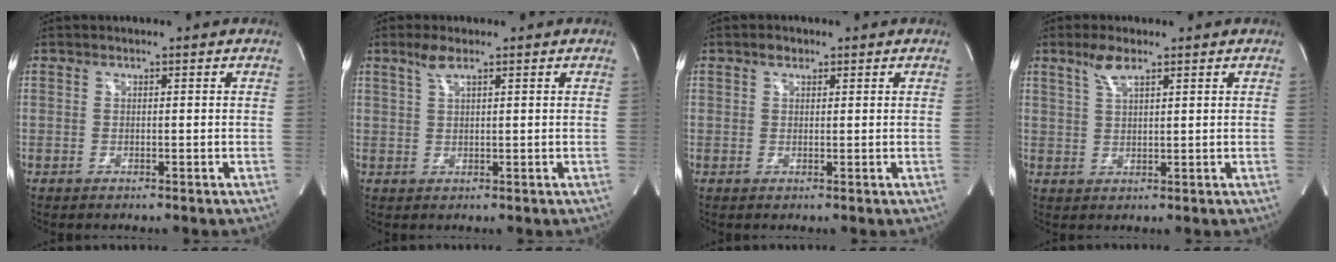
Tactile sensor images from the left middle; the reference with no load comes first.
{"total": 2.6, "force": [1.7, 0.3, 1.8], "torque": [-0.046, 0.006, 0.038]}
{"total": 1.4, "force": [0.9, 0.9, 0.6], "torque": [-0.014, 0.006, 0.014]}
{"total": 3.6, "force": [2.4, 0.7, 2.5], "torque": [-0.058, 0.005, 0.051]}